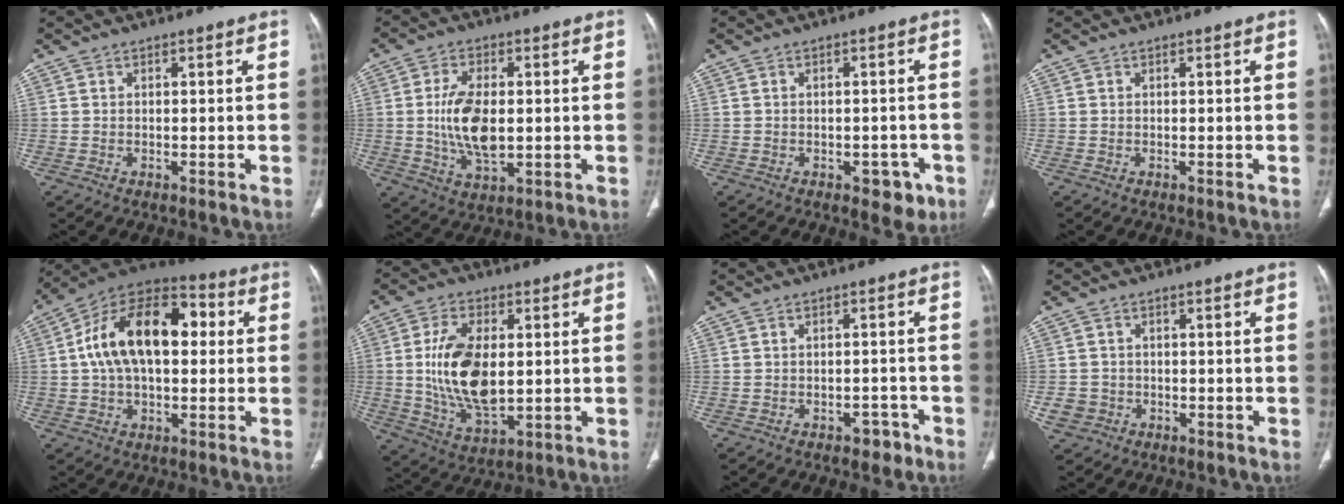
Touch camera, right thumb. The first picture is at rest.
{"total": 10.6, "force": [-0.1, 5.6, 9.1], "torque": [-0.172, -0.005, 0.004]}
{"total": 4.6, "force": [-2.2, 2.8, 3.0], "torque": [-0.015, 0.010, -0.023]}
{"total": 0.0}
{"total": 19.9, "force": [2.8, 11.6, 16.0], "torque": [-0.253, 0.037, 0.039]}
{"total": 14.9, "force": [0.8, 8.1, 12.5], "torque": [-0.229, -0.012, 0.023]}
{"total": 3.2, "force": [-2.0, 2.0, 1.4], "torque": [-0.004, 0.017, -0.021]}
{"total": 3.2, "force": [-1.0, 3.0, 0.7], "torque": [-0.004, 0.009, -0.014]}